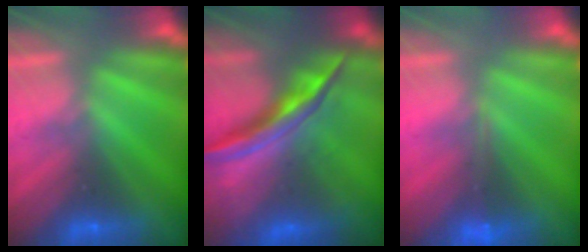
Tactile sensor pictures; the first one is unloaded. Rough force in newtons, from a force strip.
{"total": 5.5}
{"total": 1.8}